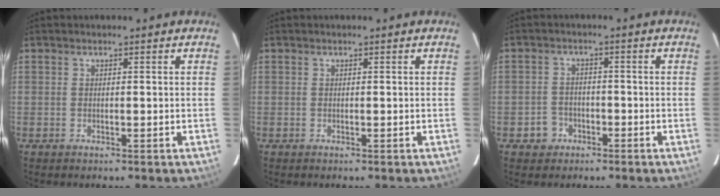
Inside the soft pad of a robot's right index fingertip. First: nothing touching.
{"total": 0.0}
{"total": 3.3, "force": [-1.6, 2.8, 0.5], "torque": [-0.006, 0.011, -0.027]}